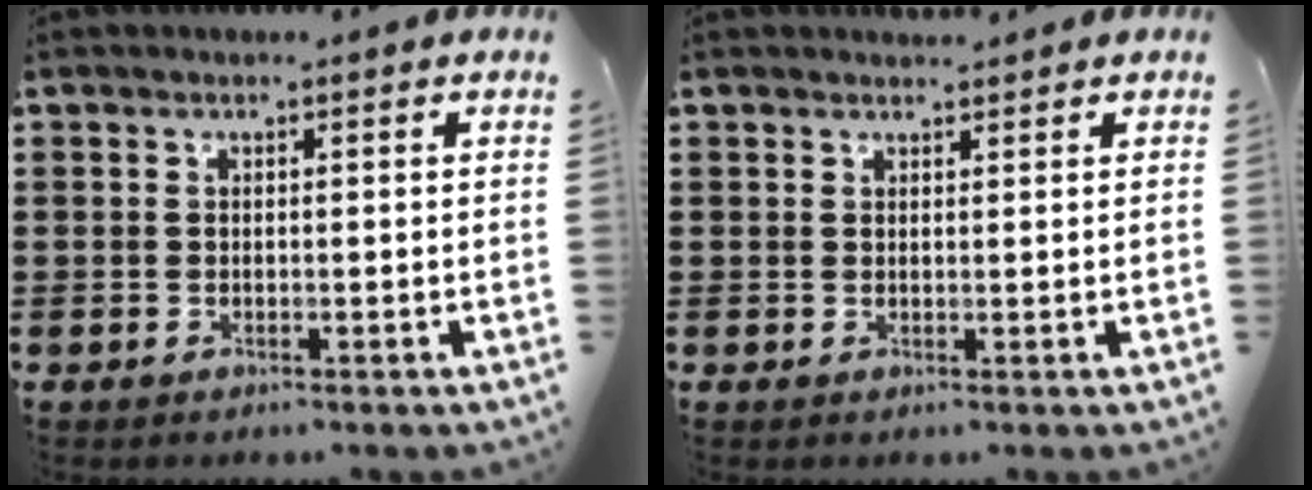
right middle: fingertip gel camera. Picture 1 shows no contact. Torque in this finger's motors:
{"motor_torque": [0.00, 0.00, 0.00, 0.00]}